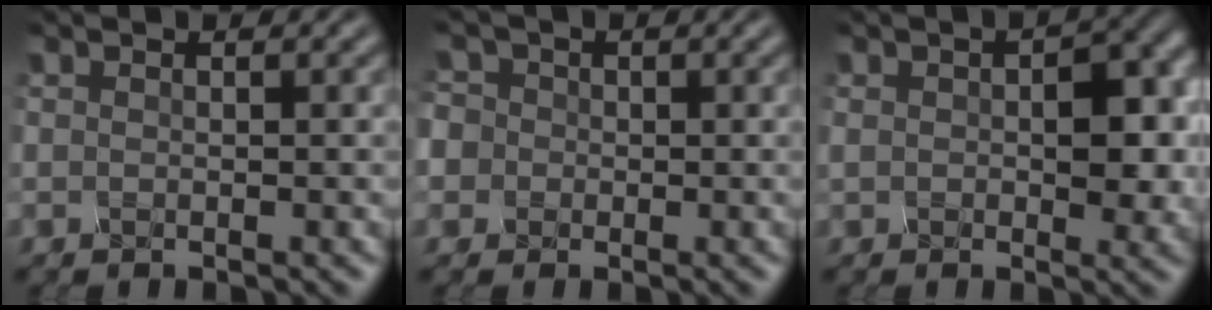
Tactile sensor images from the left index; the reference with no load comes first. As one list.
[{"total": 5.5, "force": [0.2, 5.1, 2.0], "torque": [-0.040, 0.036, -0.032]}, {"total": 5.4, "force": [0.4, 3.1, 4.3], "torque": [-0.060, 0.002, 0.004]}]